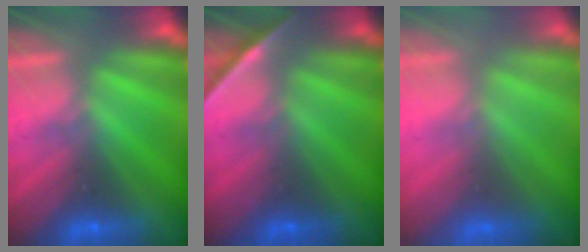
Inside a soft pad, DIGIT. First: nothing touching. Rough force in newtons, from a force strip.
{"total": 1.7}
{"total": 2.8}